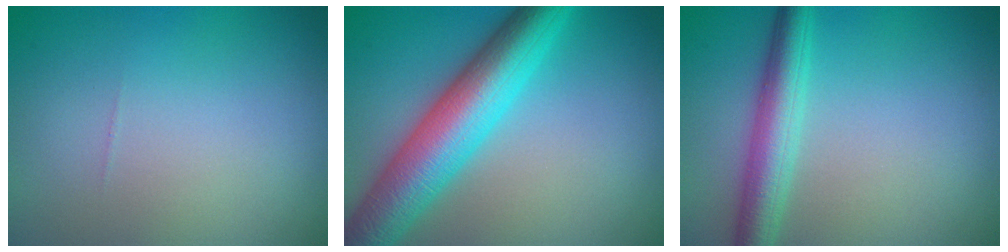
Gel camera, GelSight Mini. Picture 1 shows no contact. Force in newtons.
{"total": 8.7, "press": 8.7, "slide": 0.1}
{"total": 4.3, "press": 4.3, "slide": 0.1}